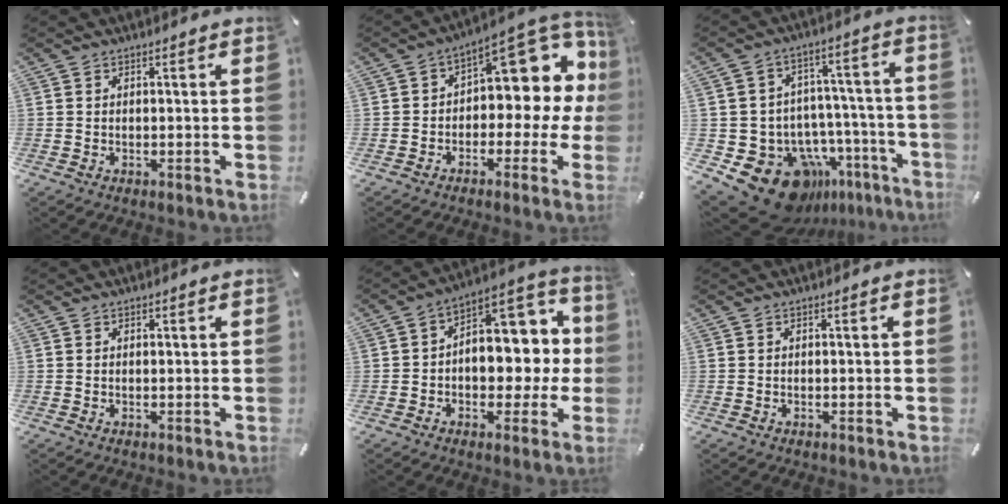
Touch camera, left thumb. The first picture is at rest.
{"total": 11.3, "force": [4.6, 6.4, 8.1], "torque": [-0.098, -0.048, 0.073]}
{"total": 17.5, "force": [-11.2, 10.9, 7.9], "torque": [-0.123, 0.058, -0.167]}
{"total": 0.0}
{"total": 11.6, "force": [0.7, 8.8, 7.5], "torque": [-0.073, -0.020, 0.016]}
{"total": 0.0}